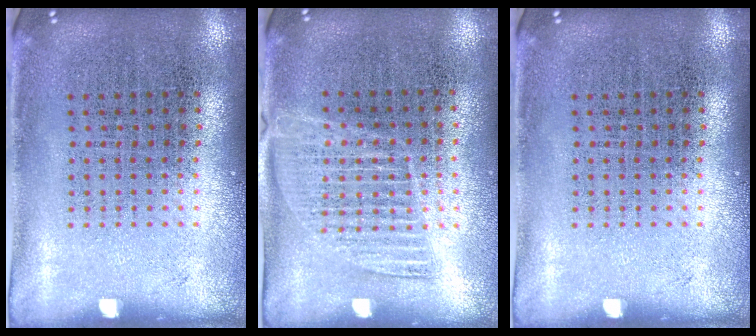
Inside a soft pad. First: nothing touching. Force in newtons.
{"total": 1.3, "press": 1.1, "slide": 0.6}
{"total": 0.0}